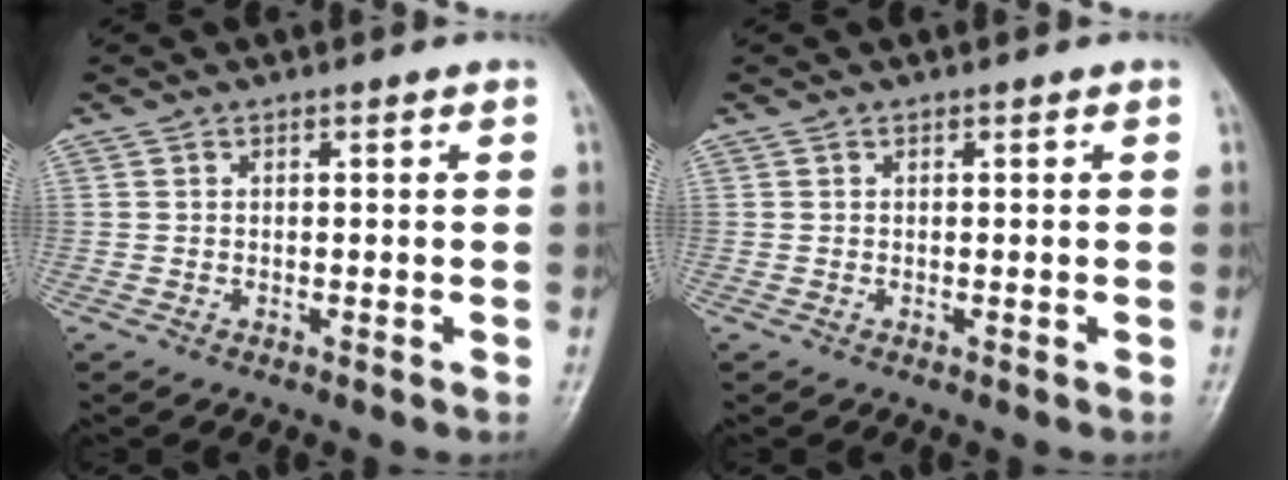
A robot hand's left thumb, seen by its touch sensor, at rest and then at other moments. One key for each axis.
{"total": 0.0}